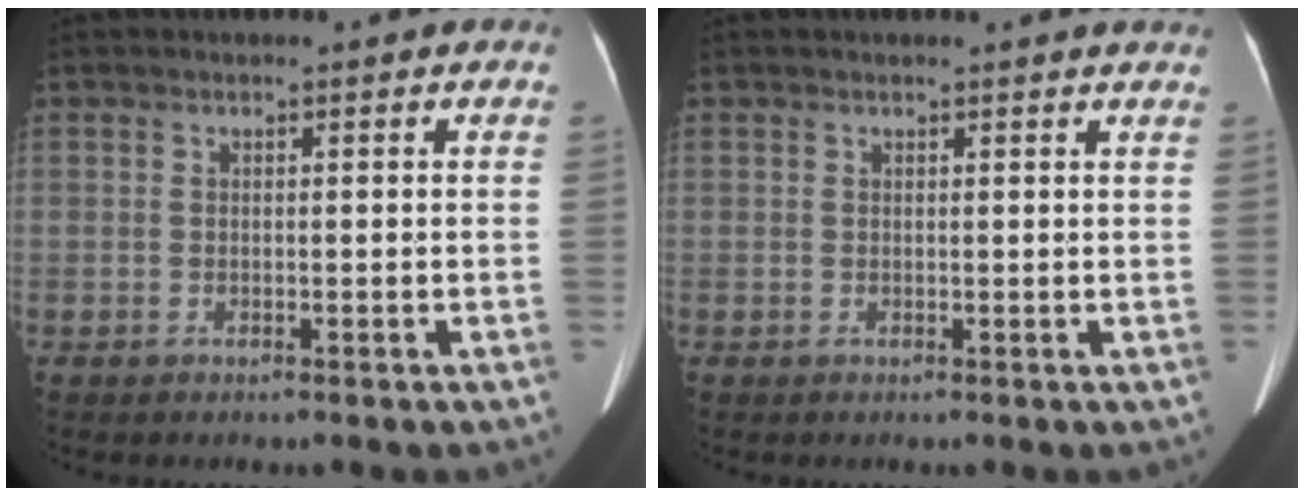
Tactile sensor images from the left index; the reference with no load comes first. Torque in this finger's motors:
{"motor_torque": [0.04, -0.07, -0.12, 0.01]}